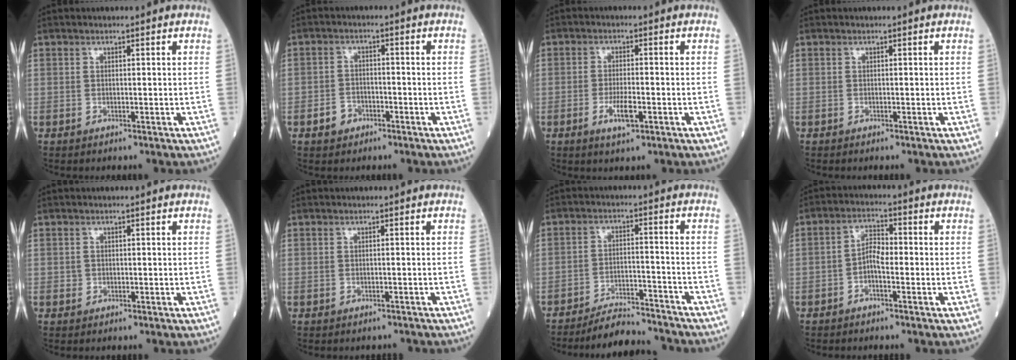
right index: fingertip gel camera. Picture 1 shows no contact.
{"total": 3.1, "force": [-1.7, 2.3, 1.0], "torque": [-0.016, 0.007, -0.028]}
{"total": 4.0, "force": [-1.6, 0.8, 3.5], "torque": [-0.071, -0.003, -0.026]}
{"total": 0.0}
{"total": 0.5, "force": [0.0, 0.5, 0.1], "torque": [0.001, 0.003, -0.002]}
{"total": 1.0, "force": [-0.9, 0.4, 0.1], "torque": [-0.003, 0.000, -0.012]}
{"total": 9.0, "force": [-8.8, 0.8, 1.7], "torque": [-0.022, 0.005, -0.144]}
{"total": 4.5, "force": [-1.6, 1.6, 3.9], "torque": [-0.074, 0.012, -0.035]}